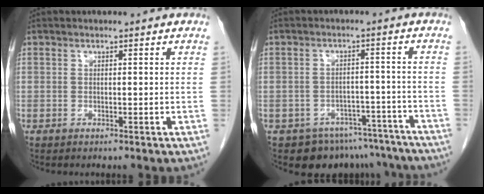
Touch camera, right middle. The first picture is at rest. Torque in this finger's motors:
{"motor_torque": [-0.76, -0.65, -0.05, -0.01]}